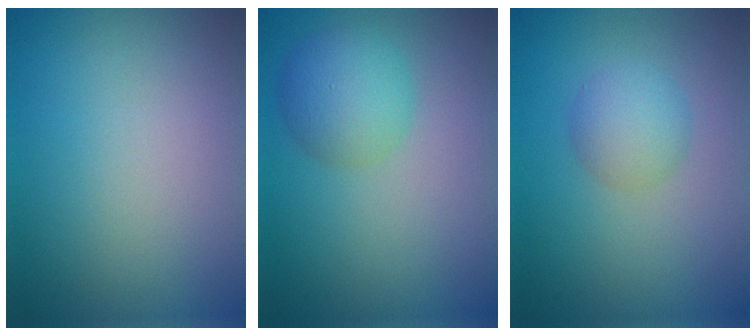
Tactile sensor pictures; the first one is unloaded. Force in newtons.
{"total": 4.0, "press": 4.0, "slide": 0.2}
{"total": 2.9, "press": 2.9, "slide": 0.0}